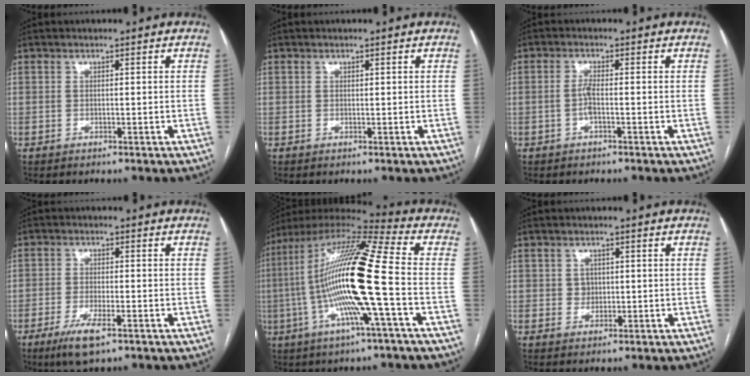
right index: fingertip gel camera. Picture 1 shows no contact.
{"total": 0.0}
{"total": 2.0, "force": [-0.6, 0.1, 1.9], "torque": [-0.039, 0.001, -0.015]}
{"total": 5.3, "force": [-3.0, 1.3, 4.2], "torque": [-0.086, -0.009, -0.049]}
{"total": 20.5, "force": [-2.8, 0.5, 20.3], "torque": [-0.390, 0.004, -0.065]}
{"total": 1.9, "force": [0.2, 1.7, 0.8], "torque": [-0.009, 0.000, 0.006]}